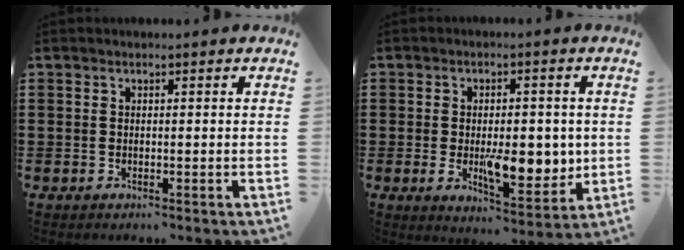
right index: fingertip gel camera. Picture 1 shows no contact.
{"total": 9.2, "force": [-0.8, 4.6, 7.9], "torque": [-0.119, -0.009, -0.015]}